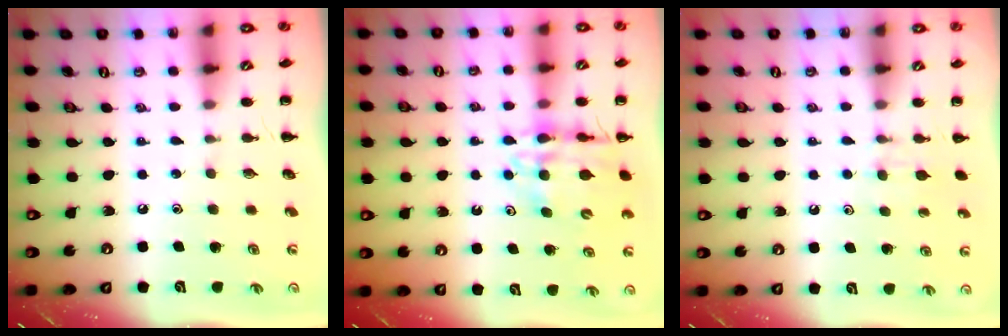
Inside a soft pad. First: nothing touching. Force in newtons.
{"total": 12.1, "press": 11.6, "slide": 3.5}
{"total": 4.5, "press": 4.1, "slide": 1.8}